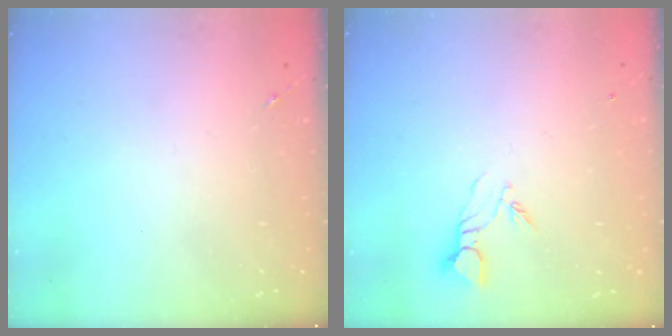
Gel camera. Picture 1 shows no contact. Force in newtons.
{"total": 3.8, "press": 3.8, "slide": 0.3}